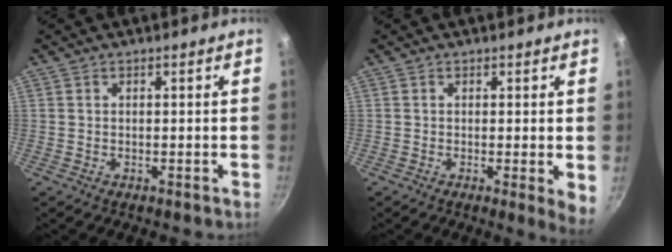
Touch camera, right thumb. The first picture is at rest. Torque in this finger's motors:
{"motor_torque": [-0.22, 0.38, -0.32, -0.01, -0.04]}